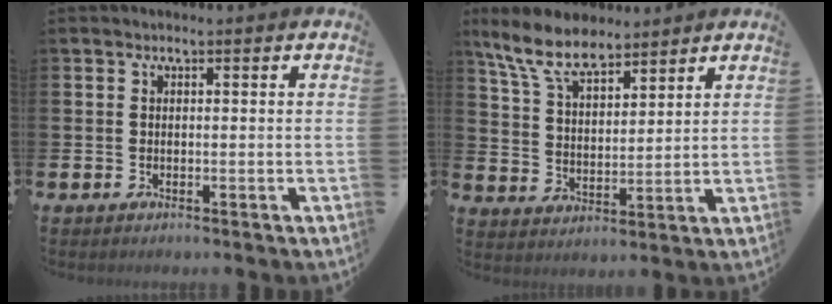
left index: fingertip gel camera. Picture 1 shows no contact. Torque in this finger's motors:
{"motor_torque": [1.16, -0.97, 0.80, 0.21]}